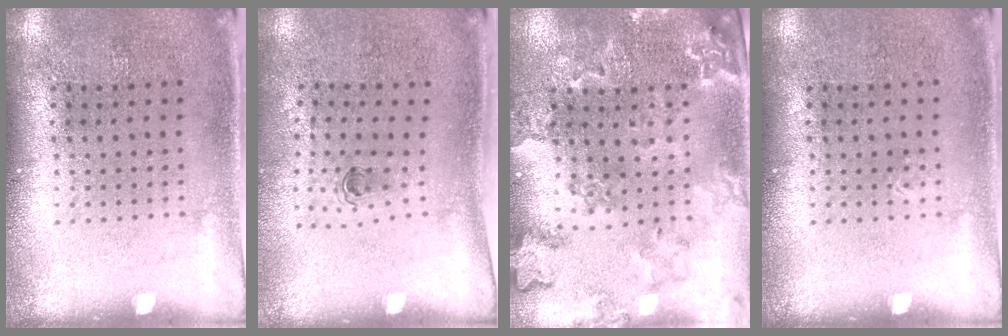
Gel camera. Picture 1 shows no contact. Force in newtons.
{"total": 0.6, "press": 0.3, "slide": 0.5}
{"total": 1.6, "press": 1.6, "slide": 0.2}
{"total": 0.0}